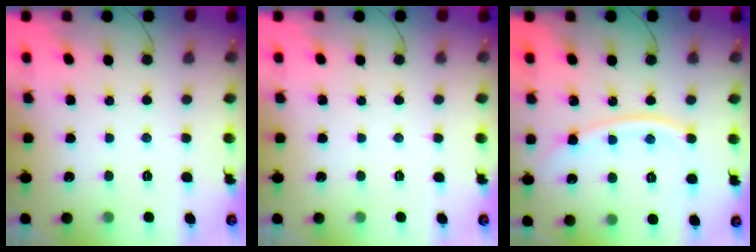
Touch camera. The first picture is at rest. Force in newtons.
{"total": 0.0}
{"total": 11.6, "press": 11.5, "slide": 1.3}